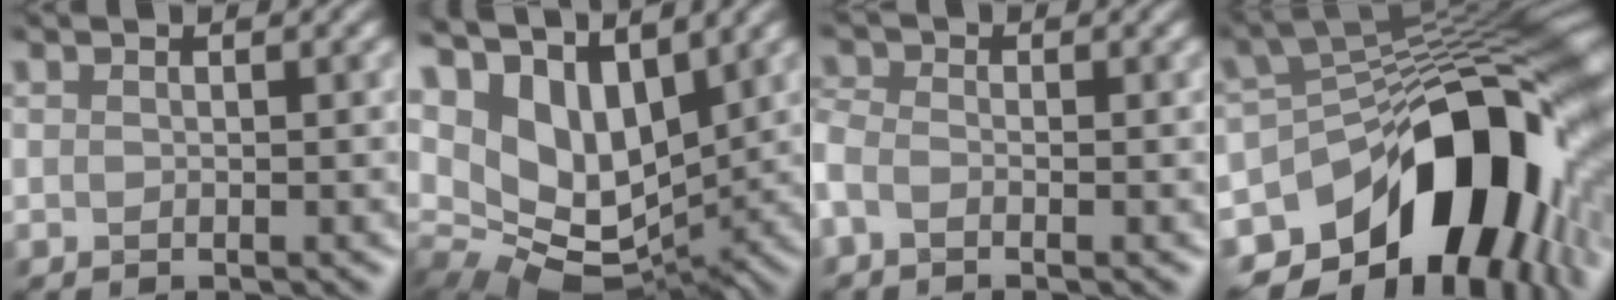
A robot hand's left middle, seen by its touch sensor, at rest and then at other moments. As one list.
[{"total": 10.9, "force": [4.6, 6.9, 7.1], "torque": [-0.141, 0.018, 0.102]}, {"total": 2.5, "force": [-1.6, 1.4, 1.4], "torque": [-0.029, 0.006, -0.036]}, {"total": 16.6, "force": [-6.3, 9.6, 11.9], "torque": [-0.168, 0.003, -0.105]}]